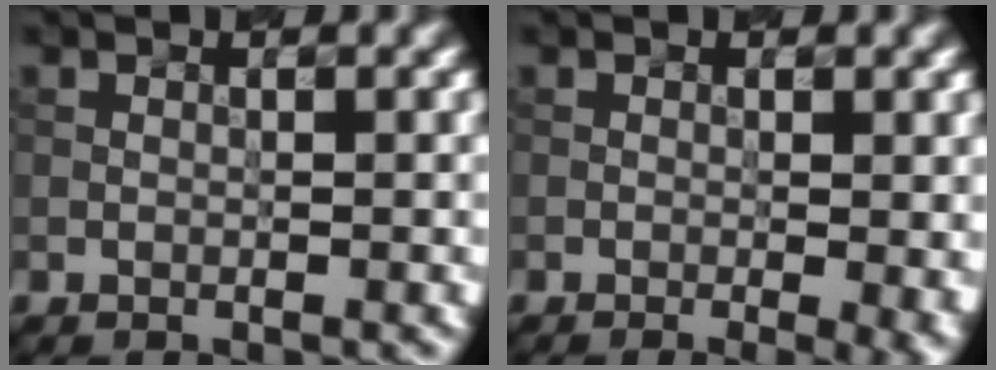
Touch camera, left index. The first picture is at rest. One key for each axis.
{"total": 5.2, "fx": -1.1, "fy": 2.0, "fz": 4.7, "tx": -0.040, "ty": -0.003, "tz": -0.004}